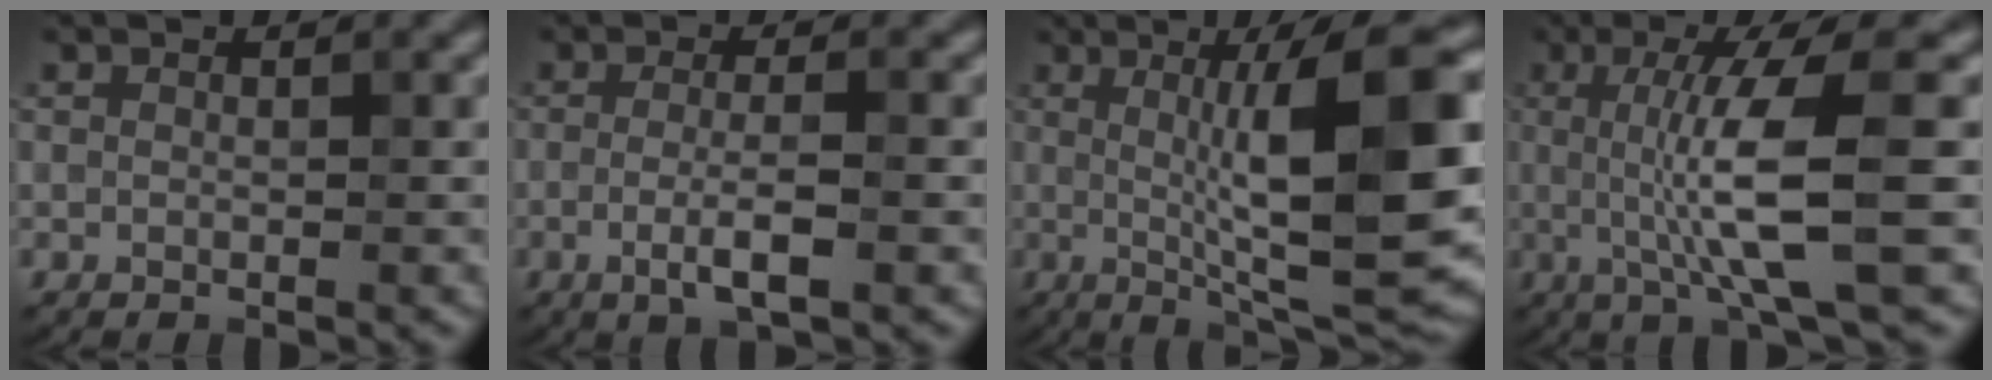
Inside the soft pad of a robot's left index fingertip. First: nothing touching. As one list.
[{"total": 3.5, "force": [-1.0, 0.6, 3.3], "torque": [-0.061, -0.003, -0.020]}, {"total": 13.1, "force": [0.3, 2.5, 12.9], "torque": [-0.171, 0.009, 0.007]}, {"total": 8.3, "force": [-0.2, 1.6, 8.2], "torque": [-0.135, -0.008, 0.002]}]